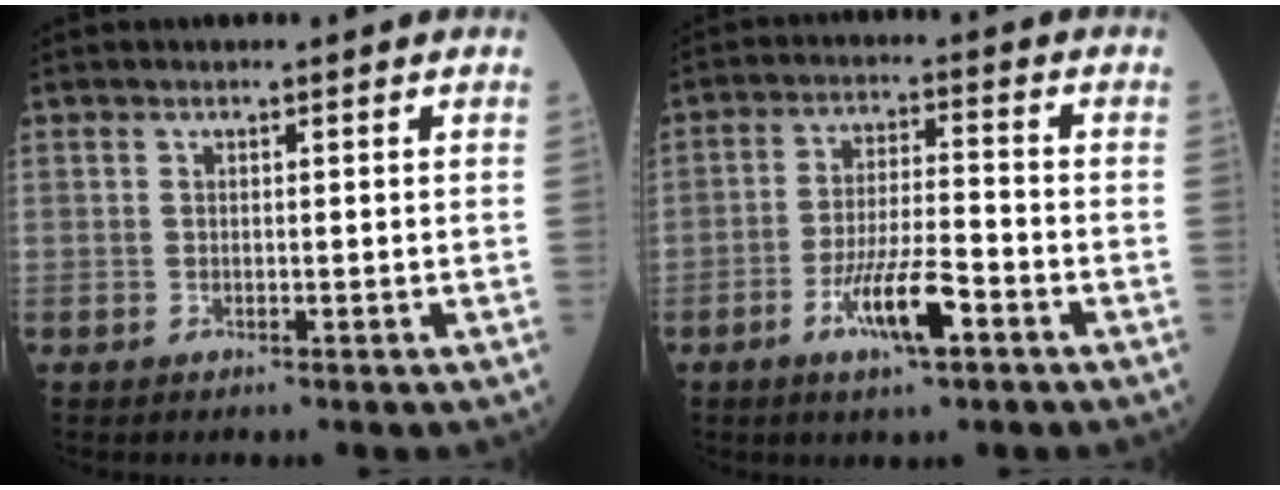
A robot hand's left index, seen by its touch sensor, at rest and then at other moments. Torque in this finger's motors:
{"motor_torque": [1.44, 0.70, 0.57, 0.16]}